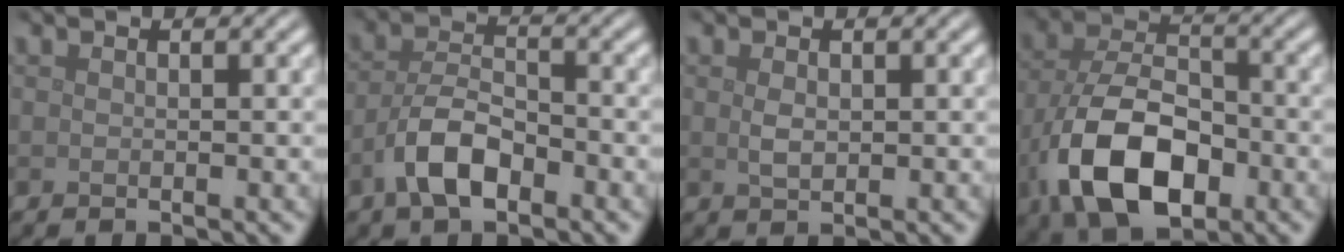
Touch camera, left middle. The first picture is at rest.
{"total": 4.8, "force": [-2.4, 2.2, 3.5], "torque": [-0.065, 0.007, -0.050]}
{"total": 1.4, "force": [0.2, 0.8, 1.1], "torque": [-0.027, -0.002, 0.006]}
{"total": 10.5, "force": [-3.9, 6.1, 7.6], "torque": [-0.167, -0.013, -0.073]}